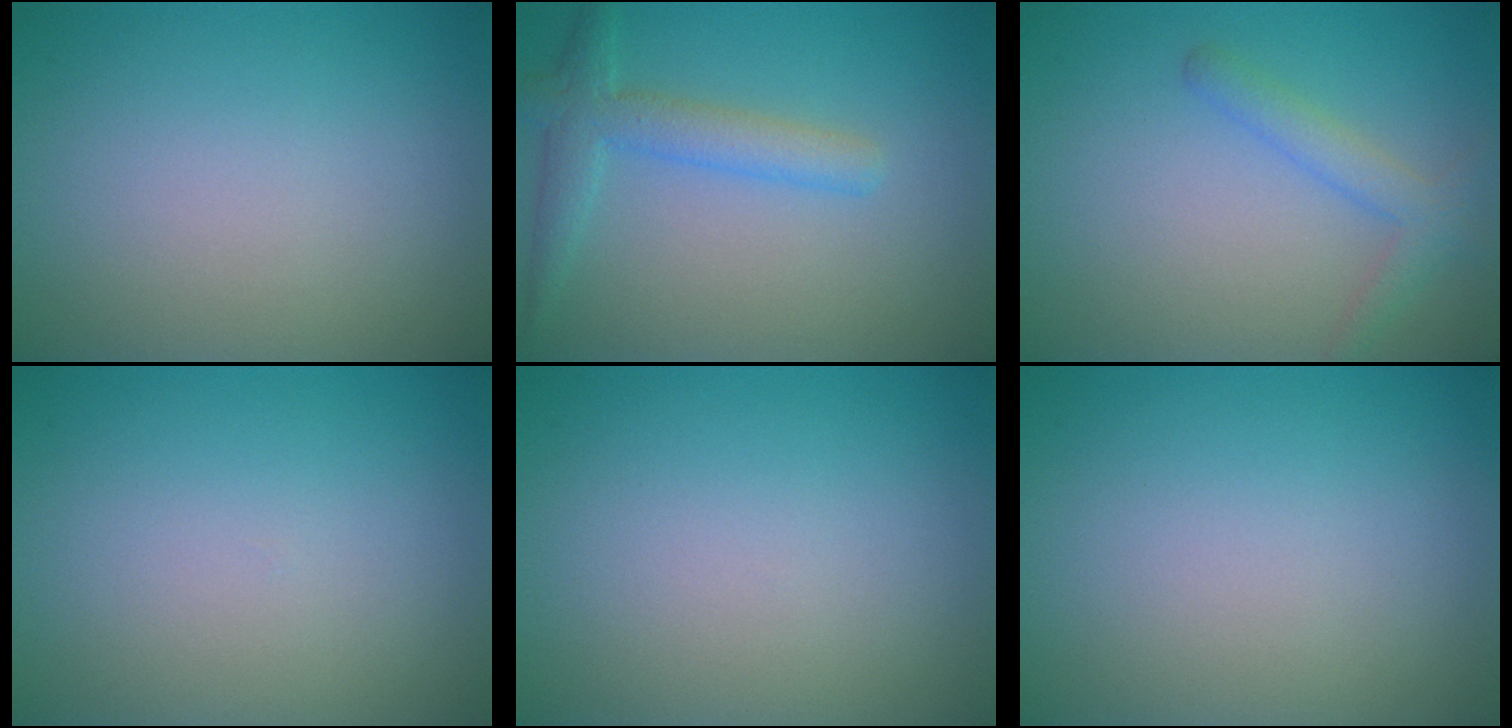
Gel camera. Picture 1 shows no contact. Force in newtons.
{"total": 3.4, "press": 3.4, "slide": 0.2}
{"total": 2.3, "press": 2.3, "slide": 0.1}
{"total": 0.0}
{"total": 0.0}
{"total": 0.0}